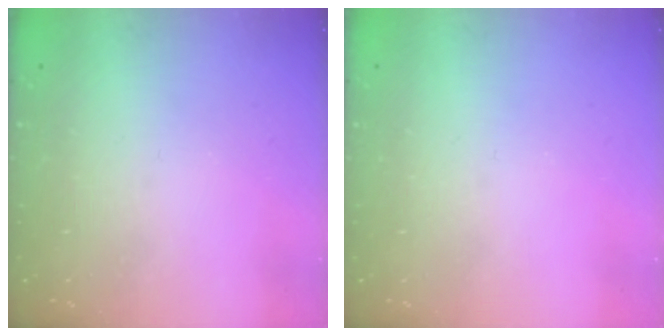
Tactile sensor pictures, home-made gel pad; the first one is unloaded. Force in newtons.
{"total": 0.0}